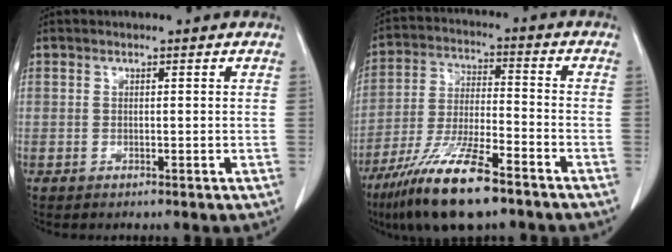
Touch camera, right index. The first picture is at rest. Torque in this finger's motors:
{"motor_torque": [1.09, -1.04, 0.90, 0.21]}